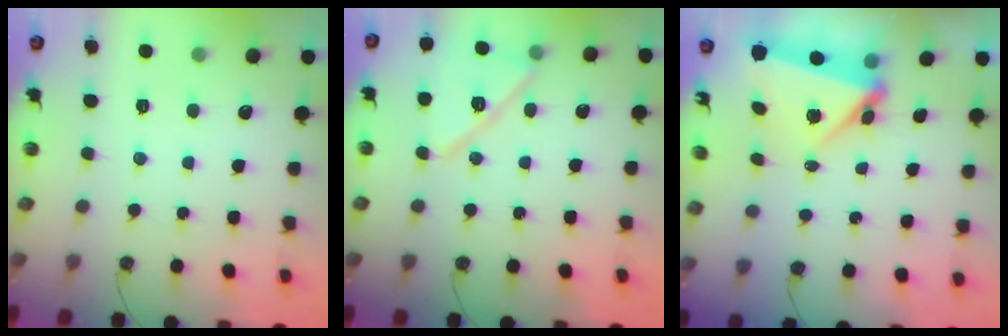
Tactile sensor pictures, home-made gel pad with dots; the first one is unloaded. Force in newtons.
{"total": 13.6, "press": 13.6, "slide": 0.5}
{"total": 6.2, "press": 6.0, "slide": 1.2}